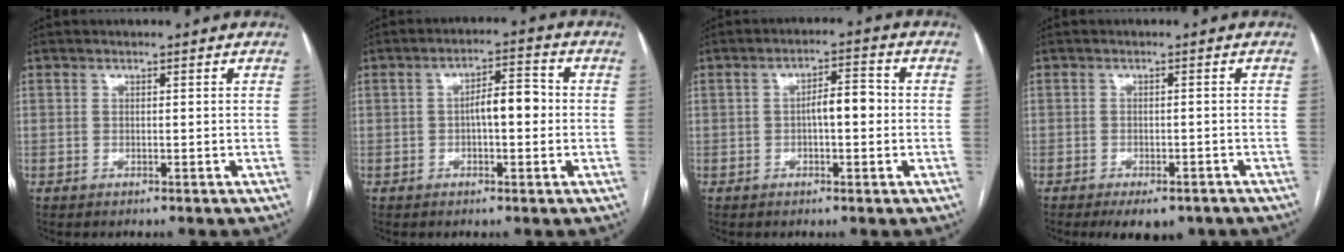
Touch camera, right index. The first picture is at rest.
{"total": 5.4, "force": [-0.4, 1.8, 5.1], "torque": [-0.083, 0.021, -0.008]}
{"total": 4.6, "force": [-0.4, 1.5, 4.3], "torque": [-0.070, 0.017, -0.008]}
{"total": 6.3, "force": [-4.7, 2.9, 3.0], "torque": [-0.034, 0.000, -0.063]}